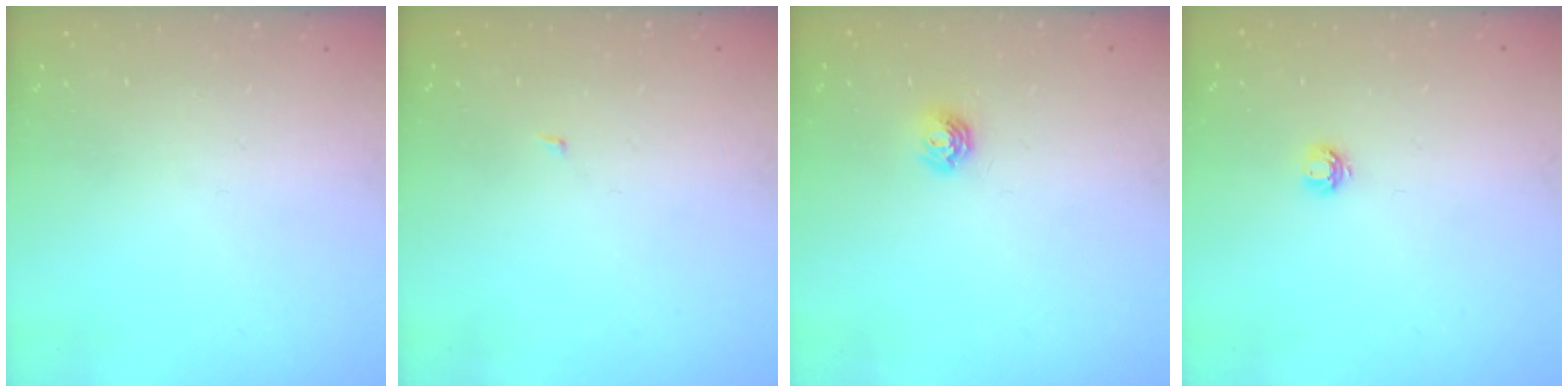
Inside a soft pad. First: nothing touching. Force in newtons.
{"total": 1.4, "press": 1.3, "slide": 0.1}
{"total": 5.1, "press": 5.1, "slide": 0.5}
{"total": 3.7, "press": 3.7, "slide": 0.5}